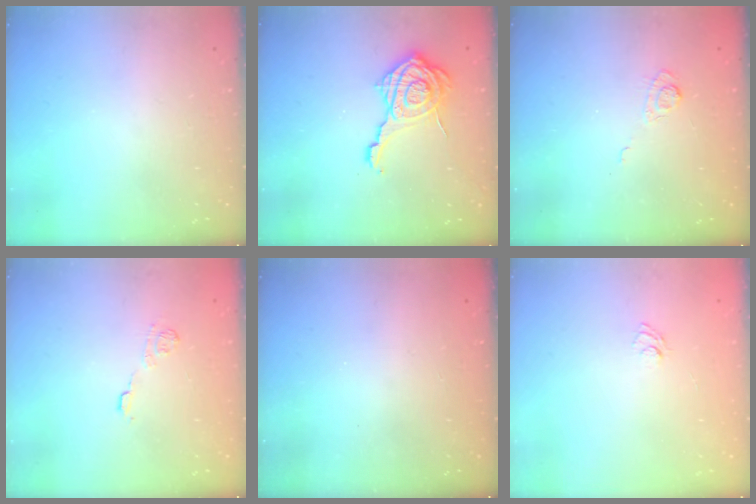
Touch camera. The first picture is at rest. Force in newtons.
{"total": 14.4, "press": 14.4, "slide": 0.9}
{"total": 3.2, "press": 2.8, "slide": 1.5}
{"total": 8.7, "press": 8.6, "slide": 1.3}
{"total": 2.3, "press": 2.2, "slide": 0.8}
{"total": 3.7, "press": 3.5, "slide": 1.3}